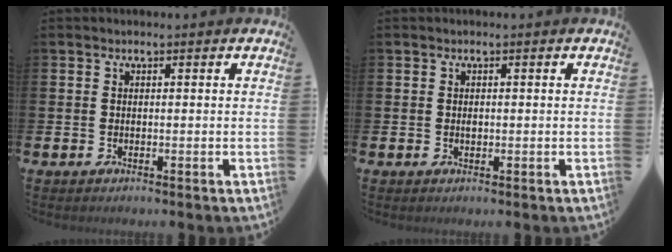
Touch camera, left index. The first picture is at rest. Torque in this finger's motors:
{"motor_torque": [0.01, 0.02, -0.01, 0.03]}